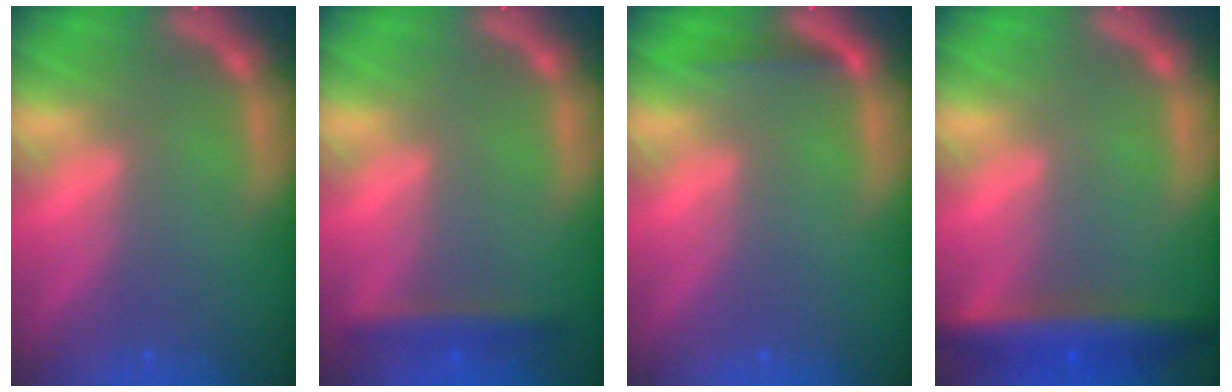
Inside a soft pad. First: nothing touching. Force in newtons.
{"total": 2.4}
{"total": 1.4}
{"total": 5.5}